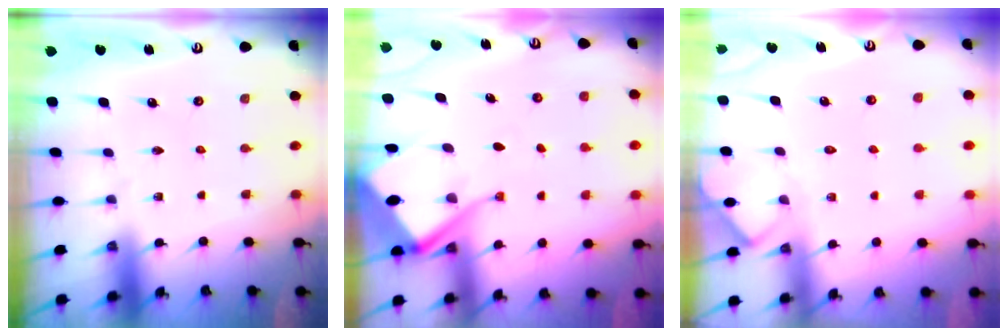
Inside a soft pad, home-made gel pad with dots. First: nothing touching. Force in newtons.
{"total": 8.9, "press": 8.8, "slide": 0.7}
{"total": 4.9, "press": 4.9, "slide": 0.6}